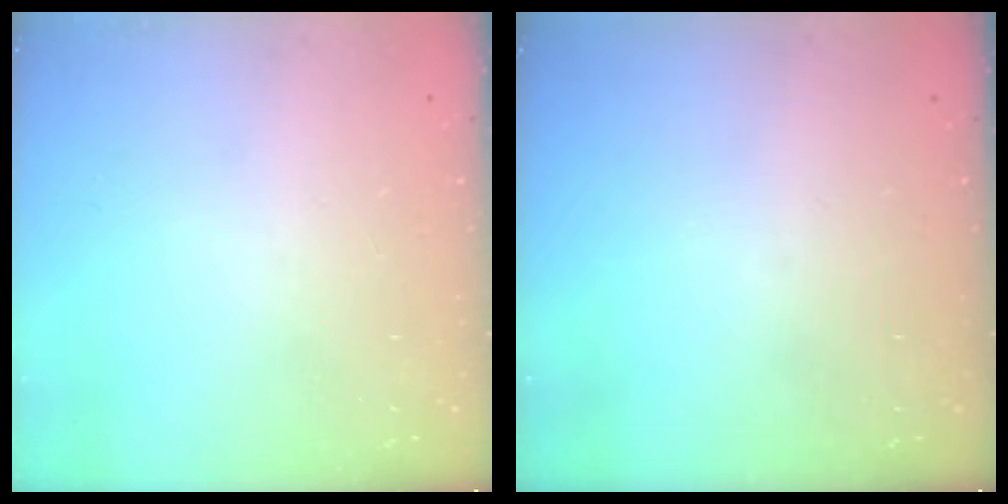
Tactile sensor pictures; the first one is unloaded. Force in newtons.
{"total": 0.0}